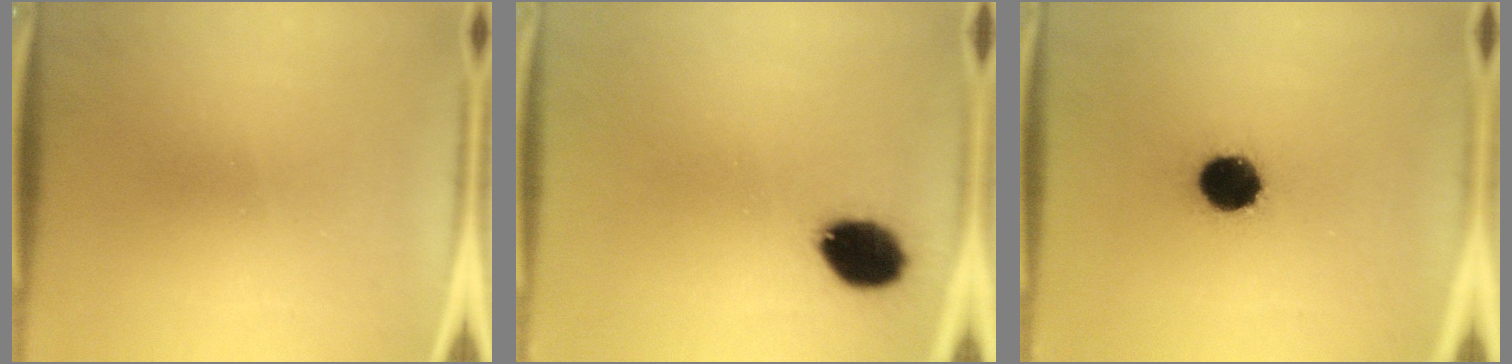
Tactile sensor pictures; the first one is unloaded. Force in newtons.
{"total": 10.9}
{"total": 12.5}